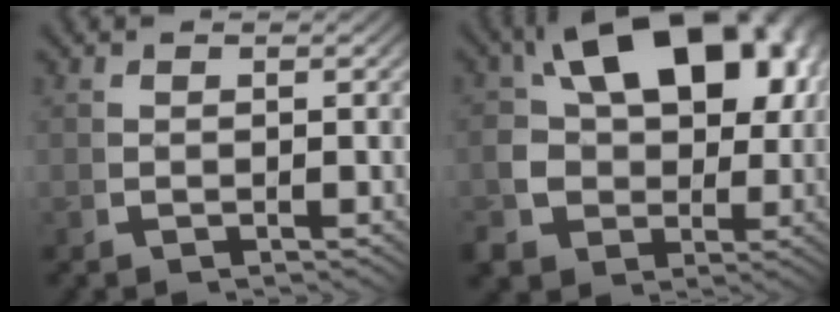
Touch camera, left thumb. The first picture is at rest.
{"total": 15.2, "force": [1.6, 11.1, 10.2], "torque": [-0.192, -0.027, 0.036]}